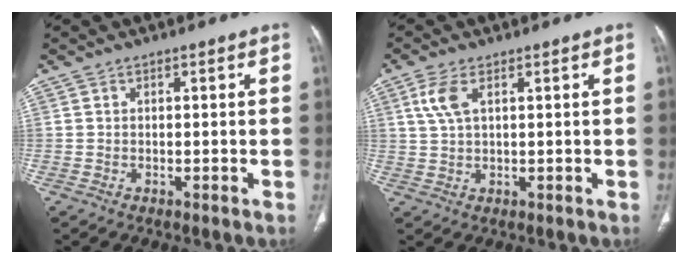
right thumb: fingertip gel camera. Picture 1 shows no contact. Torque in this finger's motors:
{"motor_torque": [-0.52, 0.58, 0.15, -0.10, 0.09]}